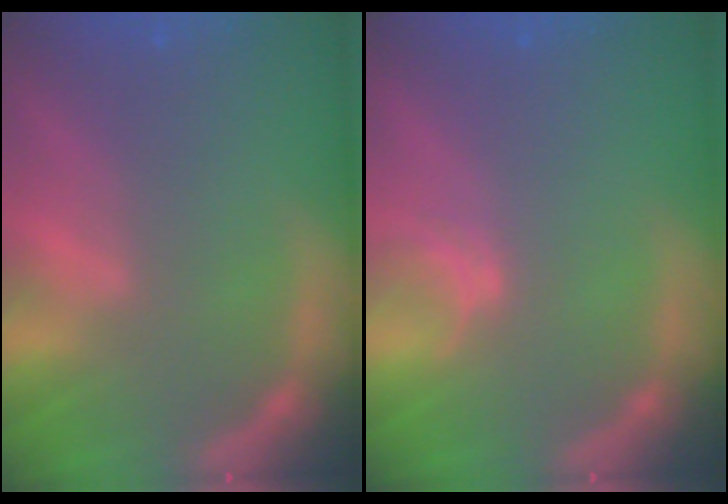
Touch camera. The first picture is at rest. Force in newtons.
{"total": 1.0}